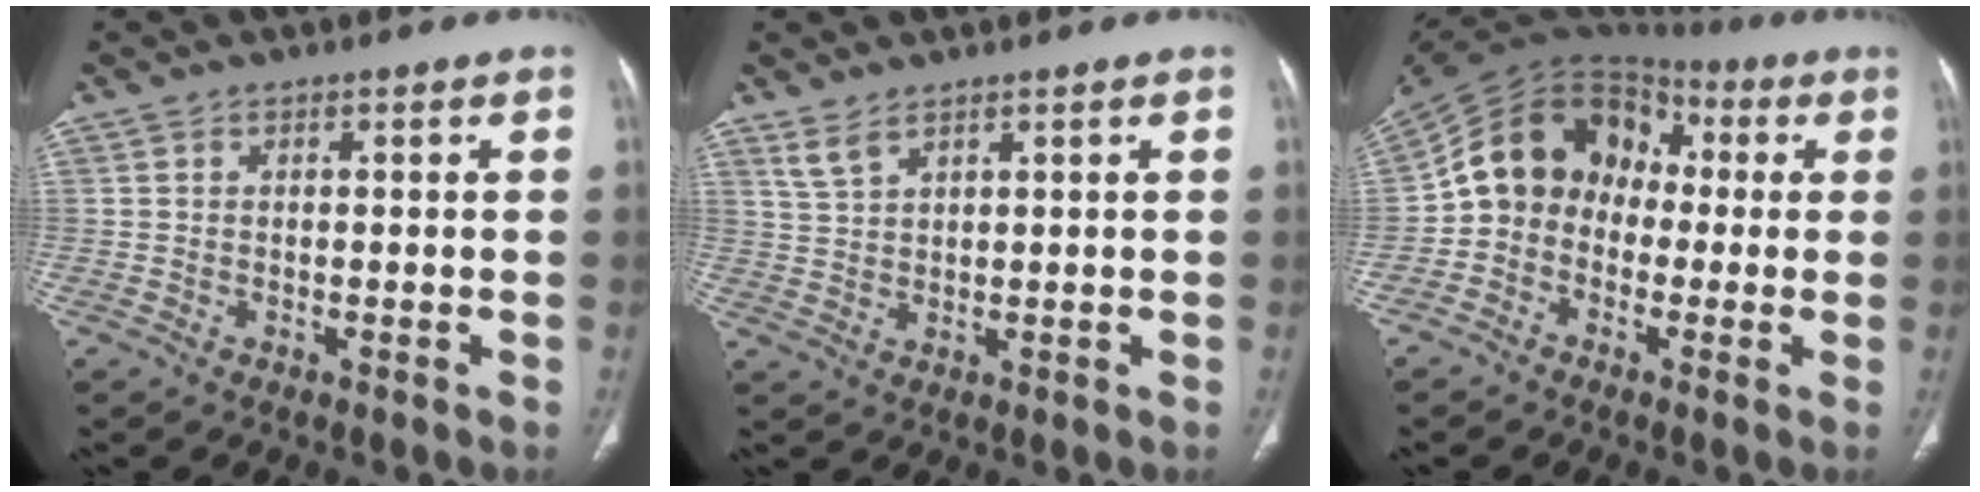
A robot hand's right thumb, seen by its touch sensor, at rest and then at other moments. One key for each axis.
{"total": 3.1, "fx": 2.5, "fy": 1.0, "fz": 1.7, "tx": -0.036, "ty": -0.007, "tz": 0.060}
{"total": 13.8, "fx": -0.6, "fy": 11.6, "fz": 7.5, "tx": -0.096, "ty": 0.051, "tz": -0.029}